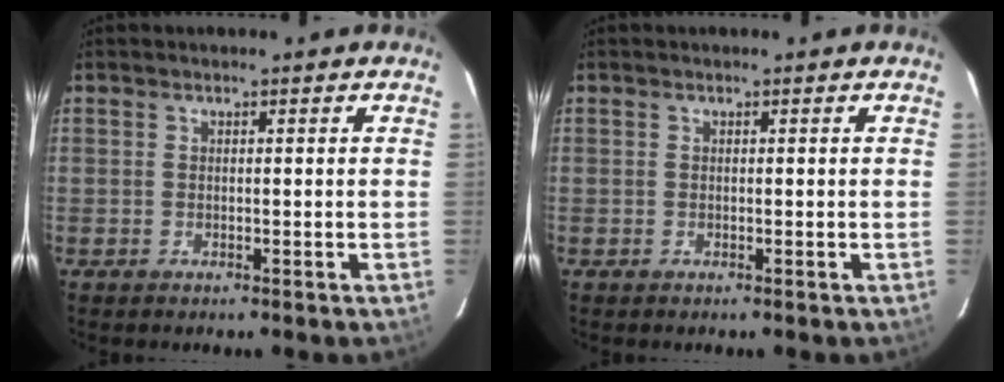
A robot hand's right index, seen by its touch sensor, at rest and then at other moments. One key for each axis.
{"total": 0.0}